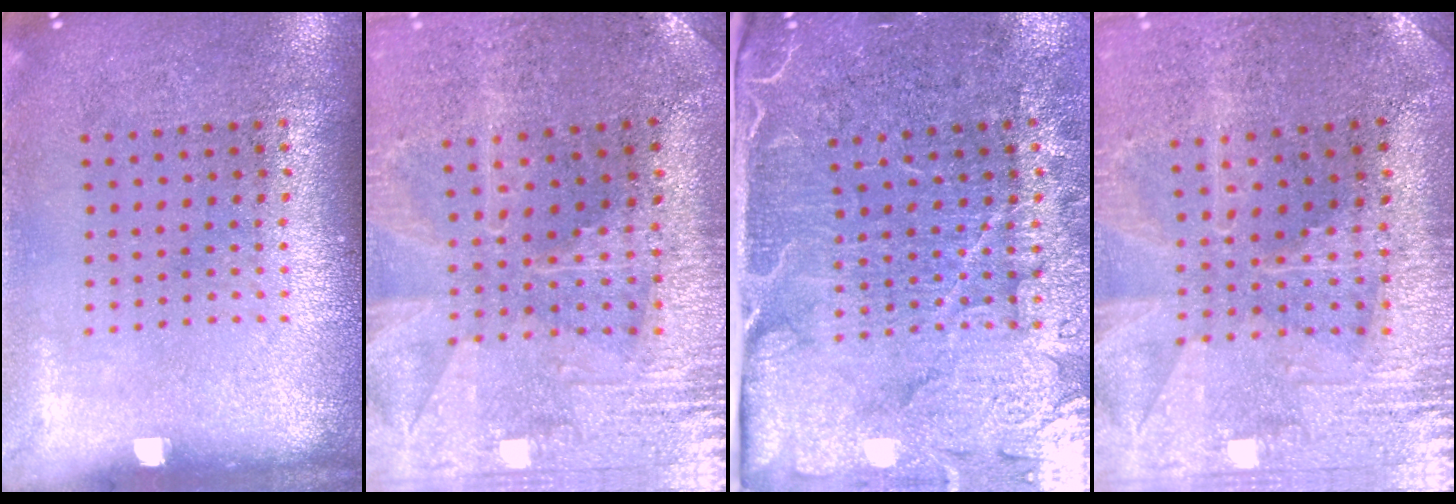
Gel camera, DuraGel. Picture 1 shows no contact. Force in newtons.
{"total": 1.0, "press": 1.0, "slide": 0.3}
{"total": 4.9, "press": 4.1, "slide": 2.7}
{"total": 1.0, "press": 1.0, "slide": 0.3}